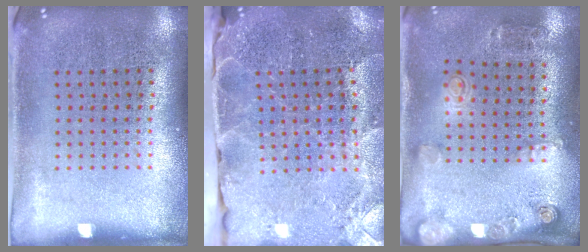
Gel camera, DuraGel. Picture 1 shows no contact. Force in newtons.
{"total": 3.1, "press": 3.0, "slide": 0.7}
{"total": 2.0, "press": 1.2, "slide": 1.6}